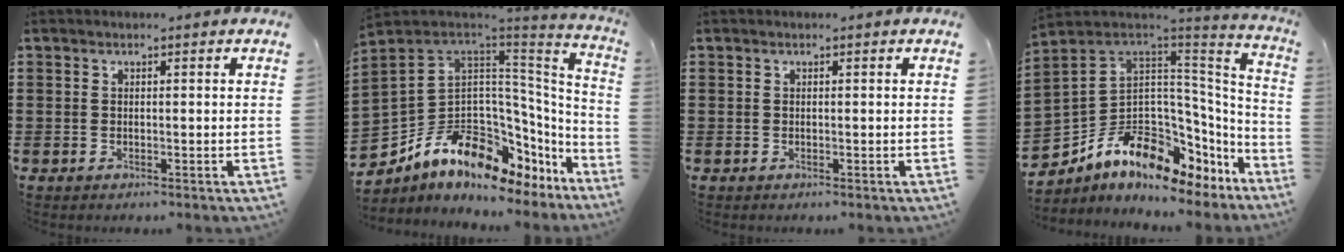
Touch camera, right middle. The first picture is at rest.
{"total": 10.9, "force": [-5.9, 7.3, 5.6], "torque": [-0.148, -0.008, -0.115]}
{"total": 0.0}
{"total": 9.4, "force": [-5.4, 6.2, 4.7], "torque": [-0.126, -0.014, -0.107]}